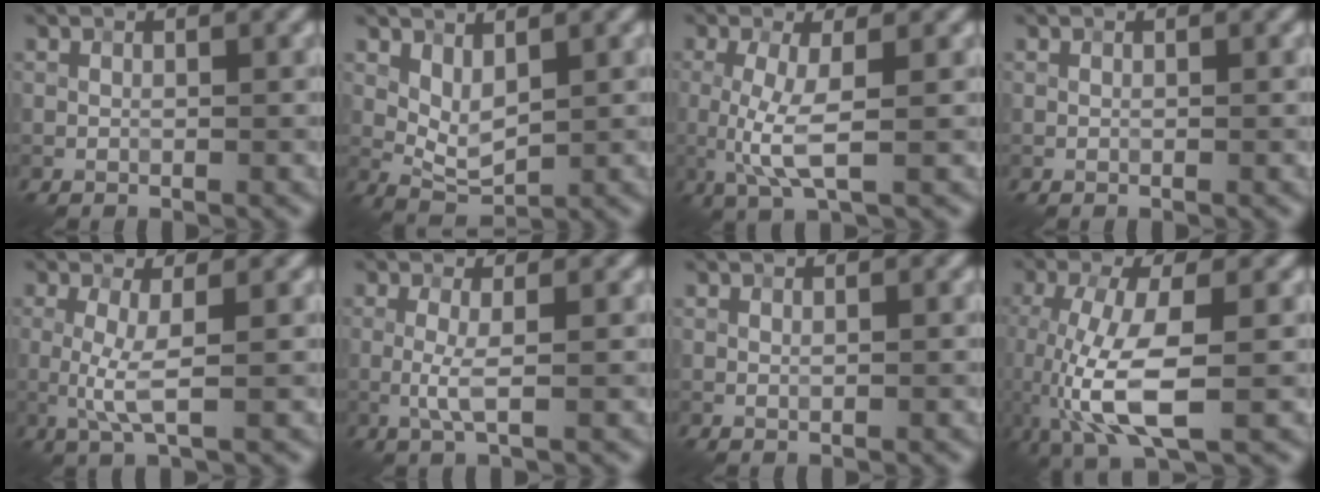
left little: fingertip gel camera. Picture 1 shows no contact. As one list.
[{"total": 2.8, "force": [0.9, 1.5, 2.2], "torque": [-0.048, -0.010, 0.023]}, {"total": 4.3, "force": [-0.7, 1.0, 4.1], "torque": [-0.099, -0.008, -0.014]}, {"total": 0.0}, {"total": 3.2, "force": [-0.5, 0.5, 3.2], "torque": [-0.075, -0.005, -0.010]}, {"total": 2.1, "force": [-0.5, 0.2, 2.1], "torque": [-0.049, -0.002, -0.011]}, {"total": 0.0}, {"total": 7.7, "force": [-2.3, 2.7, 6.9], "torque": [-0.161, -0.006, -0.045]}]